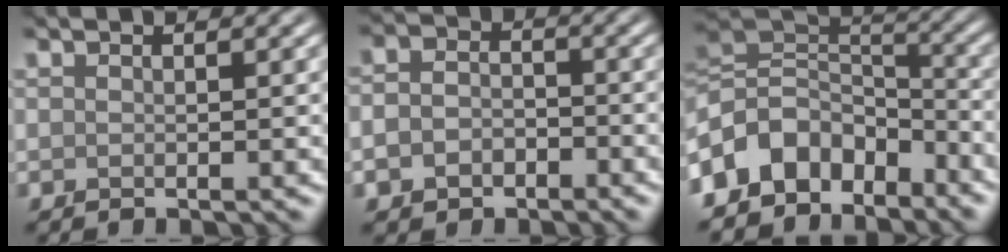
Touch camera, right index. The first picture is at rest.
{"total": 3.8, "force": [-1.6, 2.9, 1.9], "torque": [-0.029, -0.006, -0.034]}
{"total": 8.5, "force": [-5.2, 5.5, 3.8], "torque": [-0.052, 0.010, -0.112]}